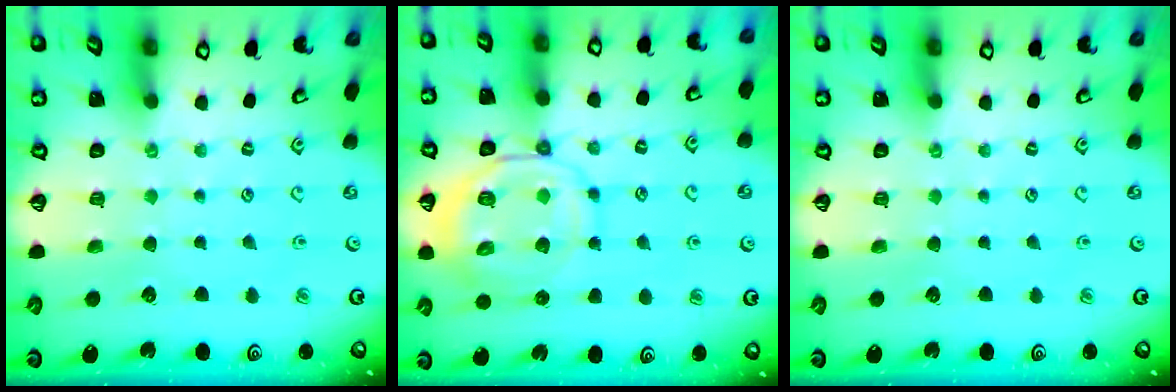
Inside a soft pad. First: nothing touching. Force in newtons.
{"total": 11.2, "press": 11.1, "slide": 1.5}
{"total": 0.0}